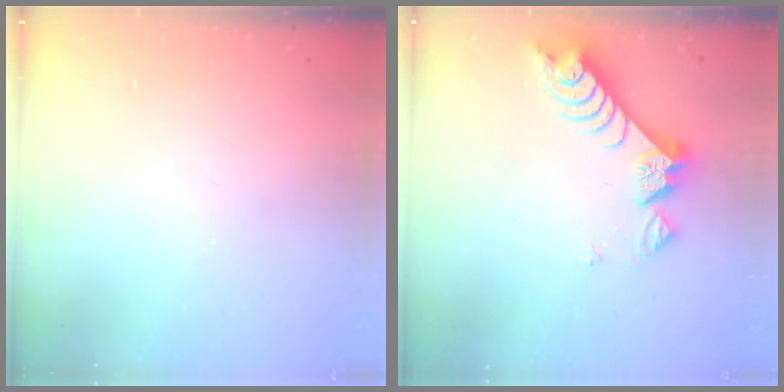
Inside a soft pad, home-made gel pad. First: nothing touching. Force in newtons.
{"total": 8.5, "press": 8.4, "slide": 0.8}